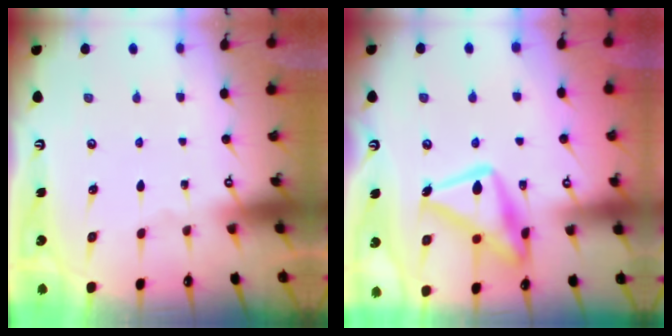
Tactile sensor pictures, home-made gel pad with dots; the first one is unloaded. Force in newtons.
{"total": 19.3, "press": 19.3, "slide": 1.3}